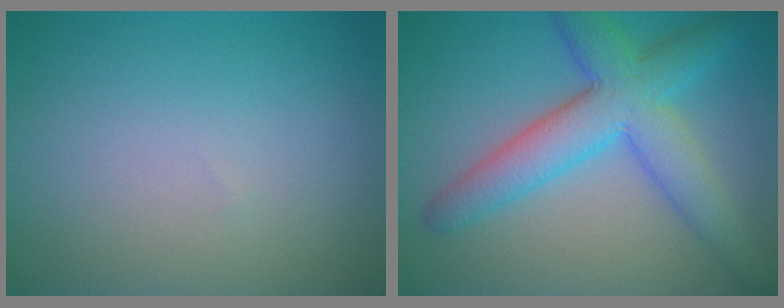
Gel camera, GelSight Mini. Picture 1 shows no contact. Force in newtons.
{"total": 7.0, "press": 7.0, "slide": 0.1}